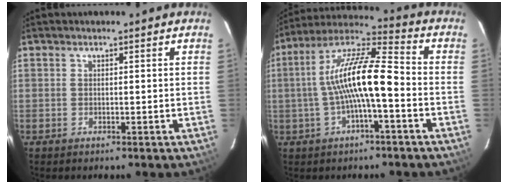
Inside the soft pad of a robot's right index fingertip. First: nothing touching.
{"total": 13.4, "force": [-2.2, 2.6, 13.0], "torque": [-0.243, 0.021, -0.041]}